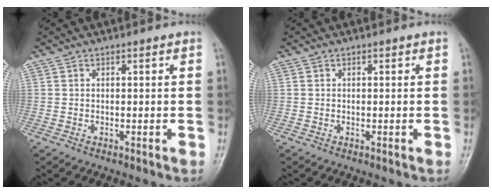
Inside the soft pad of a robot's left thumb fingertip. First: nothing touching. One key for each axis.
{"total": 0.0}